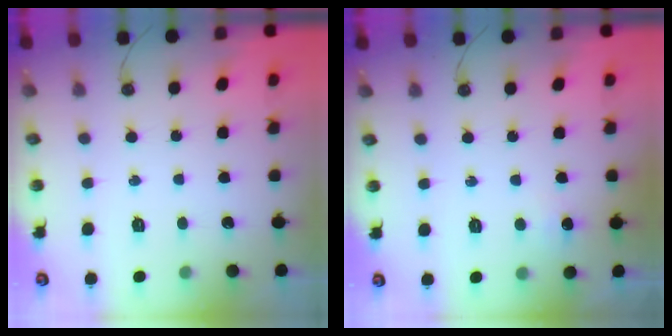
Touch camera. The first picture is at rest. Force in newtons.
{"total": 8.8, "press": 2.4, "slide": 8.5}